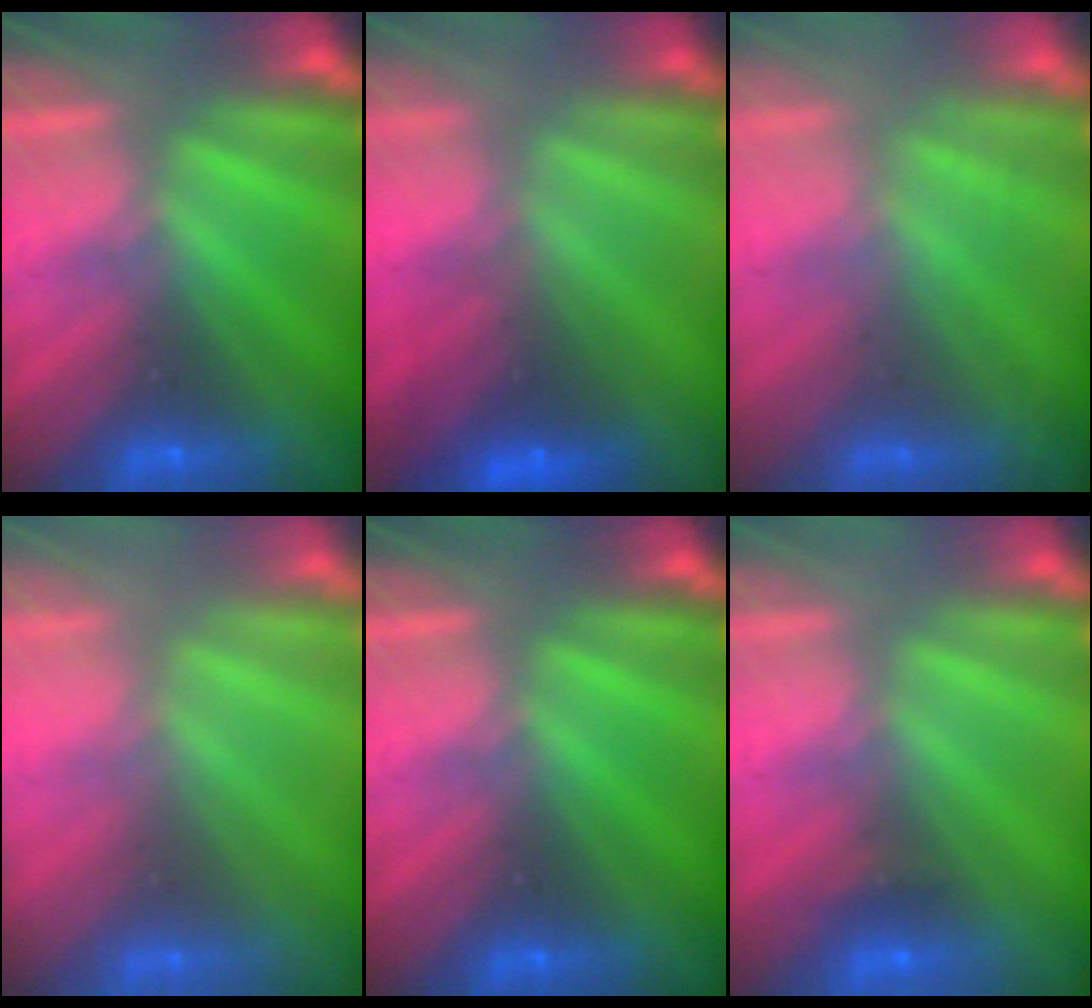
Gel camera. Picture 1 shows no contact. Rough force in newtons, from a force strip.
{"total": 2.8}
{"total": 1.9}
{"total": 2.9}
{"total": 0.0}
{"total": 2.4}